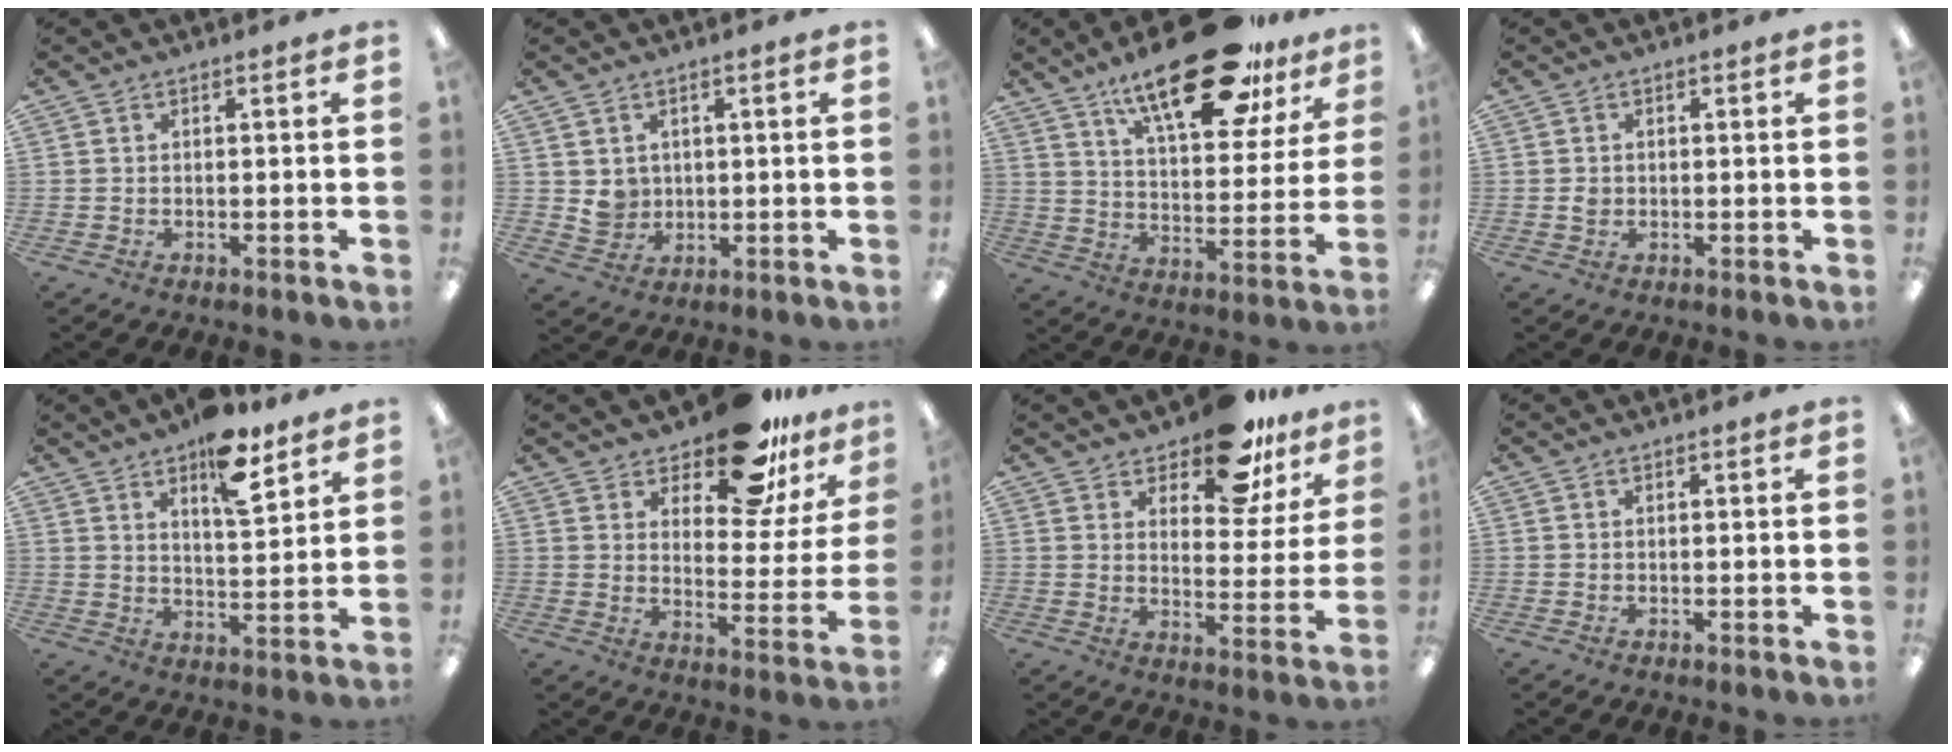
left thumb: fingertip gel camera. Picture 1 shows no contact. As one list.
[{"total": 4.4, "force": [1.7, 4.0, 0.9], "torque": [-0.011, -0.002, 0.032]}, {"total": 23.3, "force": [16.0, 8.6, 14.5], "torque": [-0.220, -0.083, 0.262]}, {"total": 1.5, "force": [0.0, 1.3, 0.7], "torque": [-0.006, 0.003, -0.002]}, {"total": 11.4, "force": [8.0, 4.2, 6.9], "torque": [-0.092, -0.045, 0.133]}, {"total": 16.2, "force": [13.1, 5.9, 7.5], "torque": [-0.114, -0.090, 0.224]}, {"total": 14.2, "force": [11.4, 5.7, 6.2], "torque": [-0.091, -0.076, 0.202]}, {"total": 0.0}]